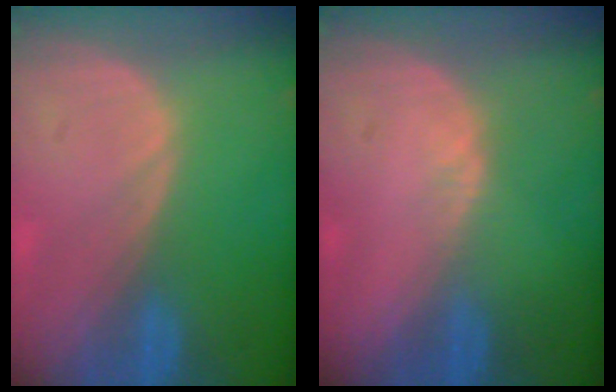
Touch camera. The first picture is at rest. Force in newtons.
{"total": 1.0, "press": 0.7, "slide": 0.6}